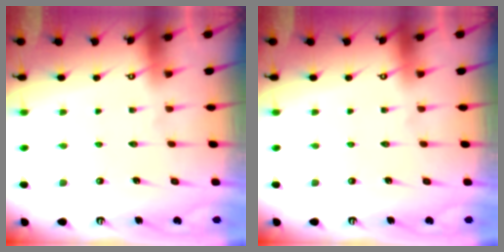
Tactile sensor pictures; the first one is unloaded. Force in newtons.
{"total": 0.0}